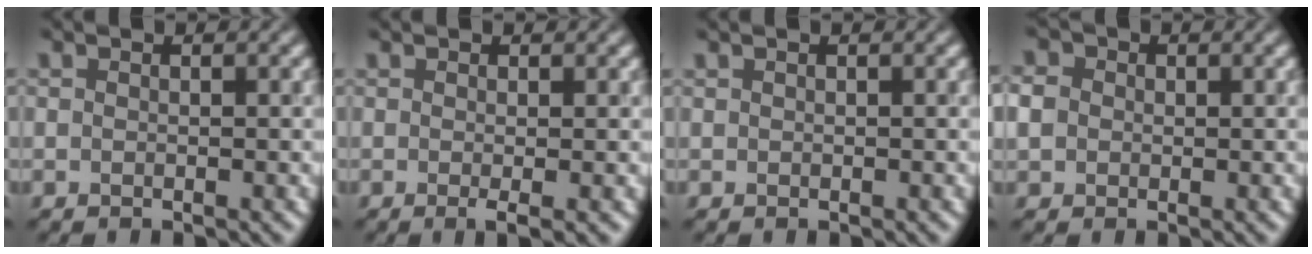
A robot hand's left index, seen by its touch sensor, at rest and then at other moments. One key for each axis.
{"total": 1.5, "fx": -0.3, "fy": 0.3, "fz": 1.4, "tx": -0.021, "ty": -0.009, "tz": -0.006}
{"total": 0.0}
{"total": 3.0, "fx": 0.5, "fy": 2.7, "fz": 1.3, "tx": -0.031, "ty": 0.018, "tz": -0.002}